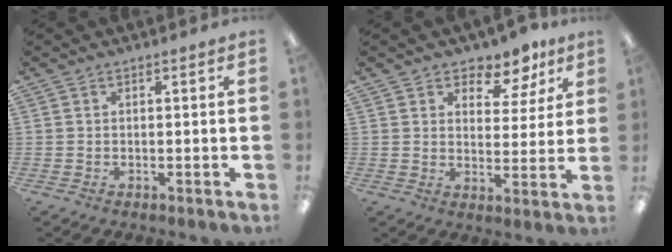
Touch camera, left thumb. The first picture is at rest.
{"total": 7.1, "force": [5.5, 4.0, 2.1], "torque": [-0.030, -0.038, 0.095]}